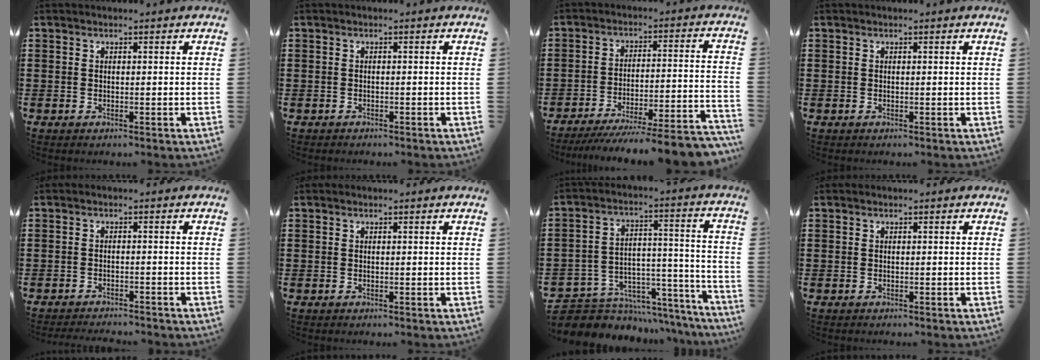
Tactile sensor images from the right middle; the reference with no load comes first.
{"total": 0.6, "force": [-0.6, 0.1, 0.0], "torque": [-0.002, -0.001, -0.012]}
{"total": 7.9, "force": [-7.1, -0.1, 3.5], "torque": [-0.049, -0.002, -0.136]}
{"total": 0.0}
{"total": 1.8, "force": [-1.8, 0.1, 0.0], "torque": [-0.006, 0.001, -0.038]}
{"total": 0.0}
{"total": 5.7, "force": [-5.0, 2.6, 0.4], "torque": [-0.019, 0.009, -0.098]}
{"total": 0.0}